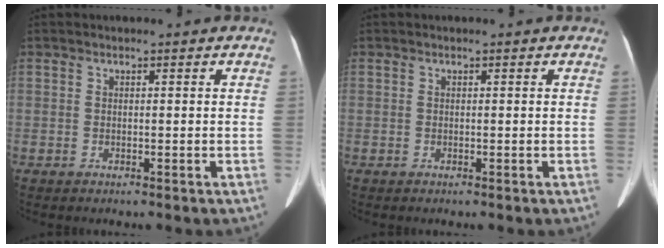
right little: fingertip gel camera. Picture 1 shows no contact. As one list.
[{"total": 0.0}]